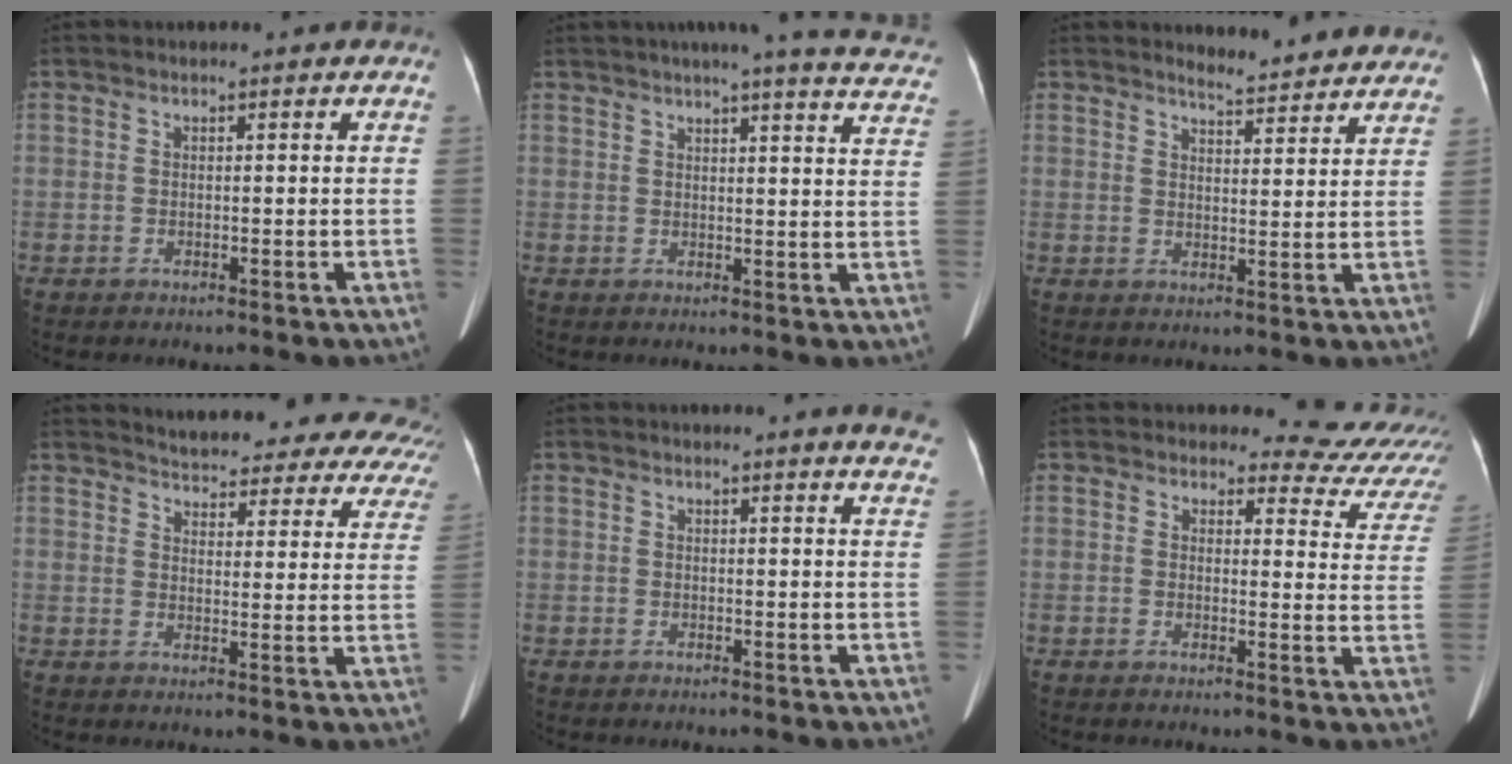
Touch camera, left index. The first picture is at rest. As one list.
[{"total": 20.0, "force": [17.9, 1.2, 8.7], "torque": [-0.111, -0.033, 0.193]}, {"total": 8.2, "force": [8.0, 1.0, 1.6], "torque": [-0.020, -0.006, 0.086]}, {"total": 22.3, "force": [20.1, 6.0, 7.4], "torque": [-0.084, -0.043, 0.215]}, {"total": 7.9, "force": [7.4, -0.2, 2.6], "torque": [-0.023, -0.036, 0.053]}, {"total": 10.9, "force": [10.5, 3.2, 0.1], "torque": [0.038, -0.059, 0.080]}]